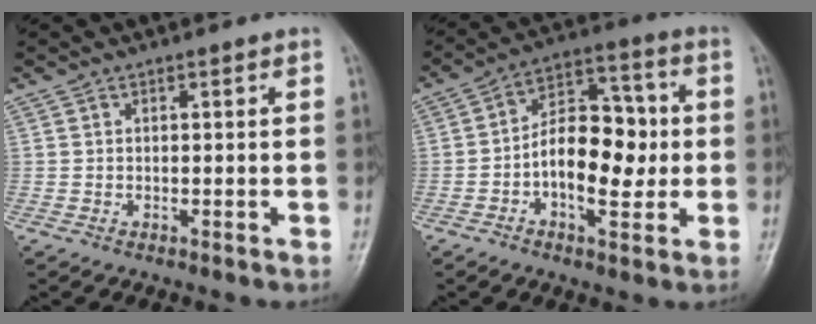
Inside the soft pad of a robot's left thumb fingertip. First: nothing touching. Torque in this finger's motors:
{"motor_torque": [0.37, 0.78, 0.75, 0.61, 0.10]}